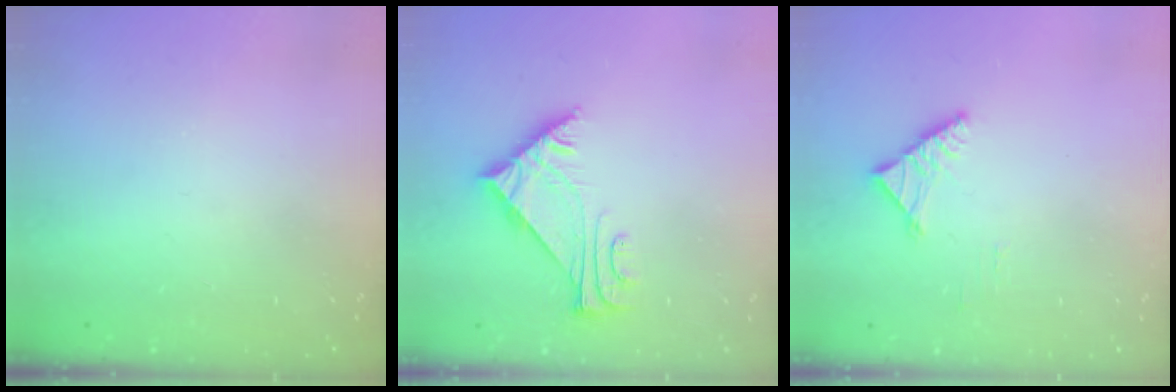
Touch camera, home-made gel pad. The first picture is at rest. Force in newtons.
{"total": 5.4, "press": 5.3, "slide": 1.0}
{"total": 3.4, "press": 3.3, "slide": 0.8}